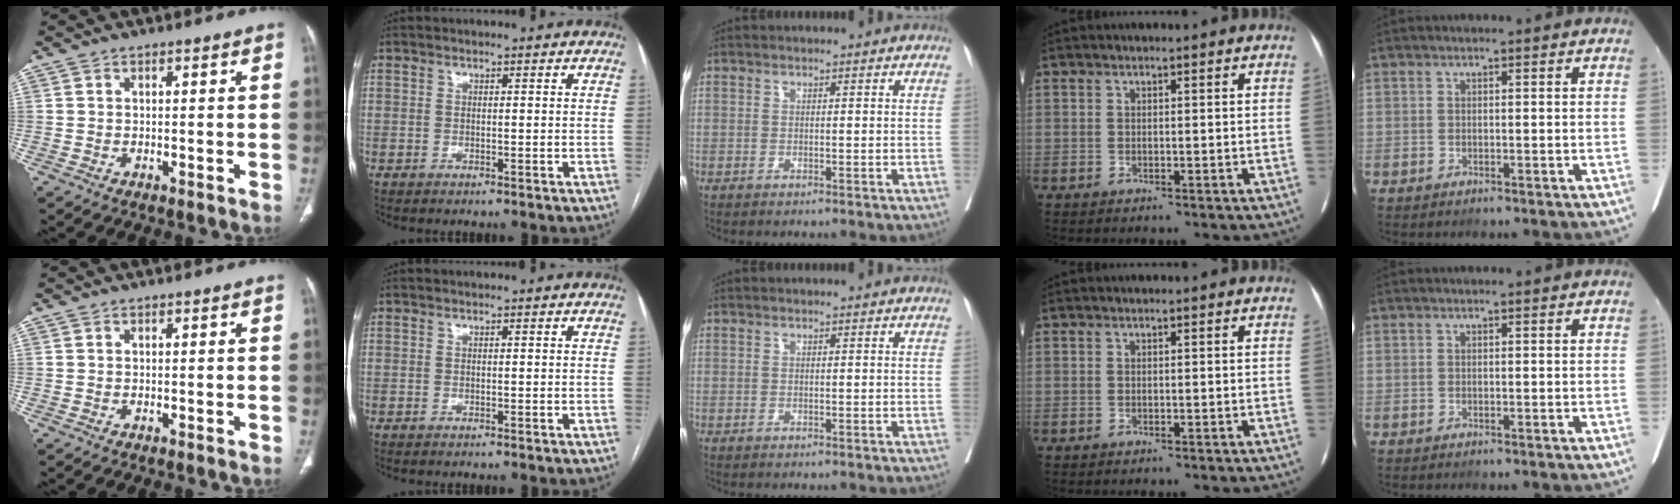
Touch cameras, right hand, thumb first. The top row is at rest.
{}